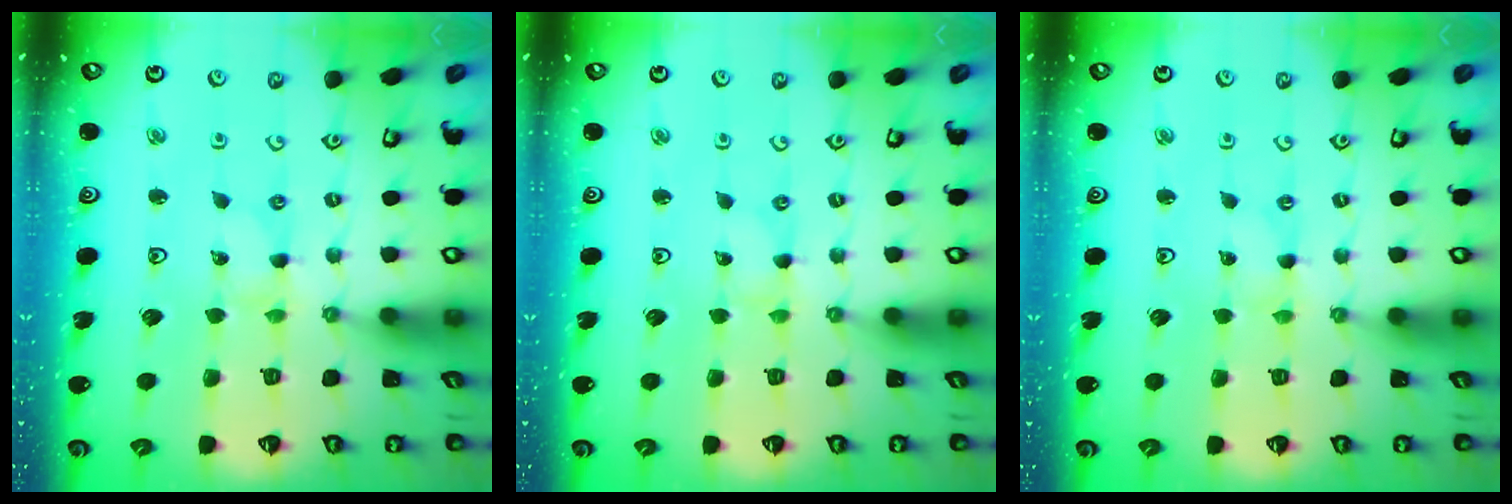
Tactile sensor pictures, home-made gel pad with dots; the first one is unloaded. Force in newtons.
{"total": 0.0}
{"total": 0.0}